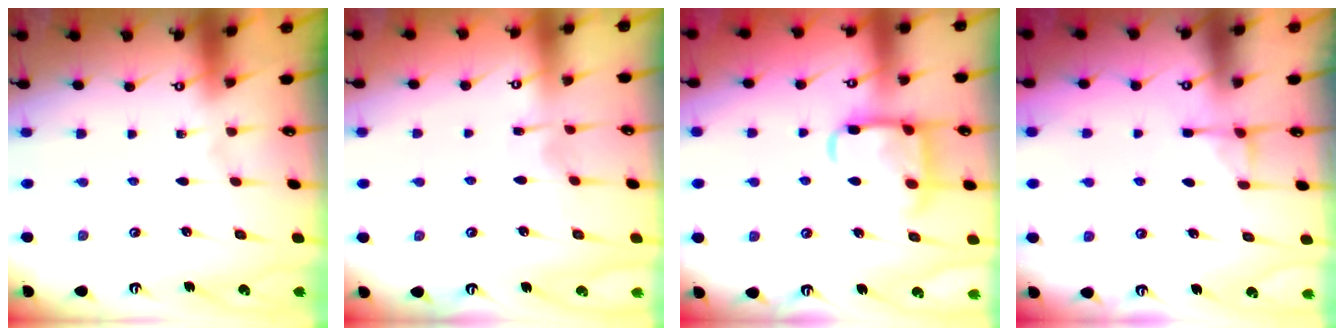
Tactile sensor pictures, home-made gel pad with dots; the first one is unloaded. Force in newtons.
{"total": 4.1, "press": 4.1, "slide": 0.4}
{"total": 15.1, "press": 15.0, "slide": 1.5}
{"total": 3.2, "press": 3.2, "slide": 0.2}